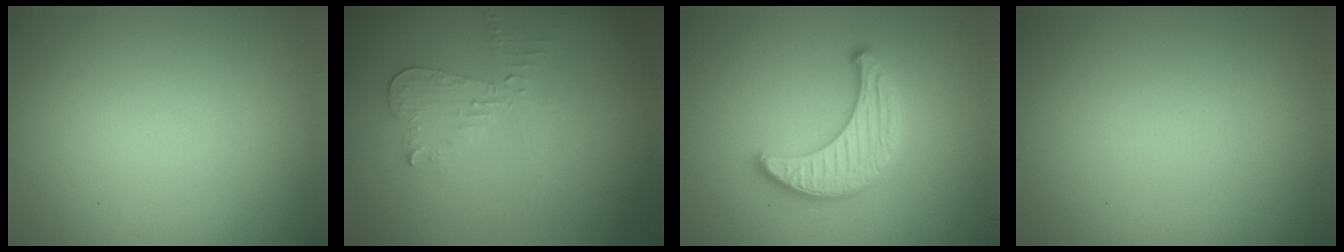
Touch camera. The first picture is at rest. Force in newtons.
{"total": 2.2, "press": 2.2, "slide": 0.2}
{"total": 3.3, "press": 3.3, "slide": 0.4}
{"total": 0.0}